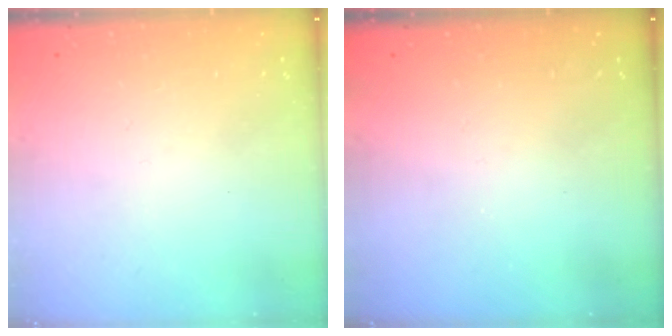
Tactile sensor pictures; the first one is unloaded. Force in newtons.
{"total": 0.0}